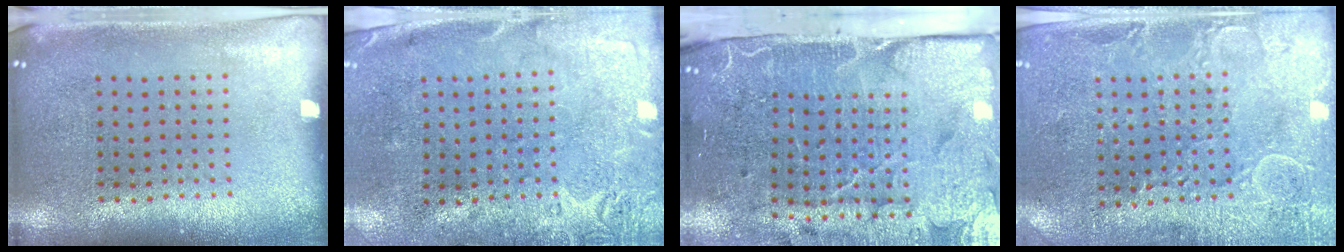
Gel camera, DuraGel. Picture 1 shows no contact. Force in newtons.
{"total": 2.8, "press": 2.2, "slide": 1.7}
{"total": 5.1, "press": 4.0, "slide": 3.1}
{"total": 2.8, "press": 2.7, "slide": 0.8}